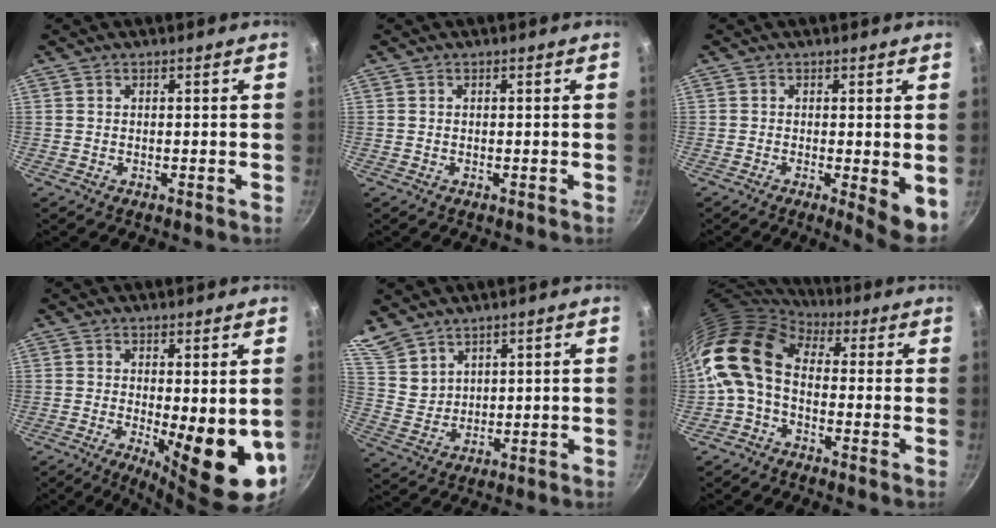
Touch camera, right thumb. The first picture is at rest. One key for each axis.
{"total": 0.0}
{"total": 5.7, "fx": -0.8, "fy": 1.6, "fz": 5.5, "tx": -0.065, "ty": -0.009, "tz": -0.008}
{"total": 12.7, "fx": -1.4, "fy": 4.1, "fz": 11.9, "tx": -0.136, "ty": -0.019, "tz": -0.005}
{"total": 8.0, "fx": 6.8, "fy": 3.3, "fz": 2.6, "tx": -0.044, "ty": -0.022, "tz": 0.150}
{"total": 13.0, "fx": 0.0, "fy": 8.6, "fz": 9.6, "tx": -0.181, "ty": 0.025, "tz": -0.021}